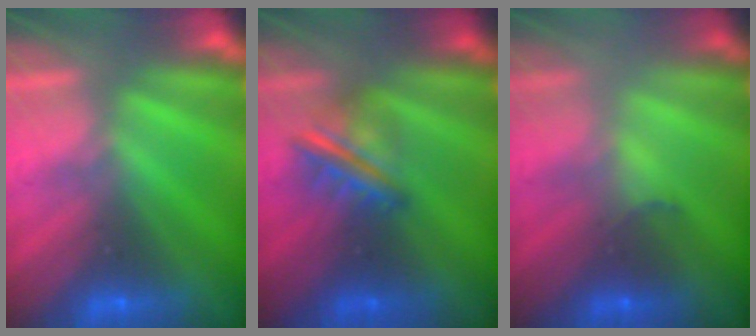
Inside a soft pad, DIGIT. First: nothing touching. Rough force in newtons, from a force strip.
{"total": 3.3}
{"total": 2.1}